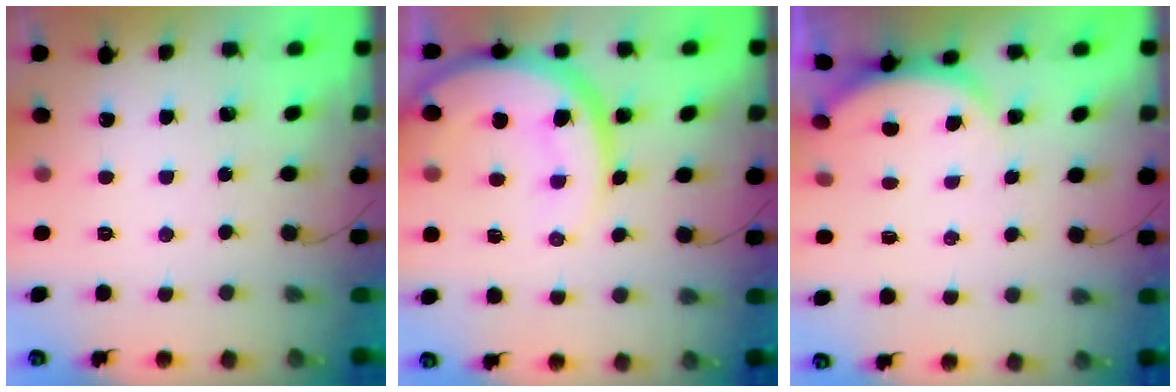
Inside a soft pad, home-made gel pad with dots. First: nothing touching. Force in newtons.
{"total": 15.9, "press": 15.9, "slide": 1.3}
{"total": 2.9, "press": 2.8, "slide": 0.6}